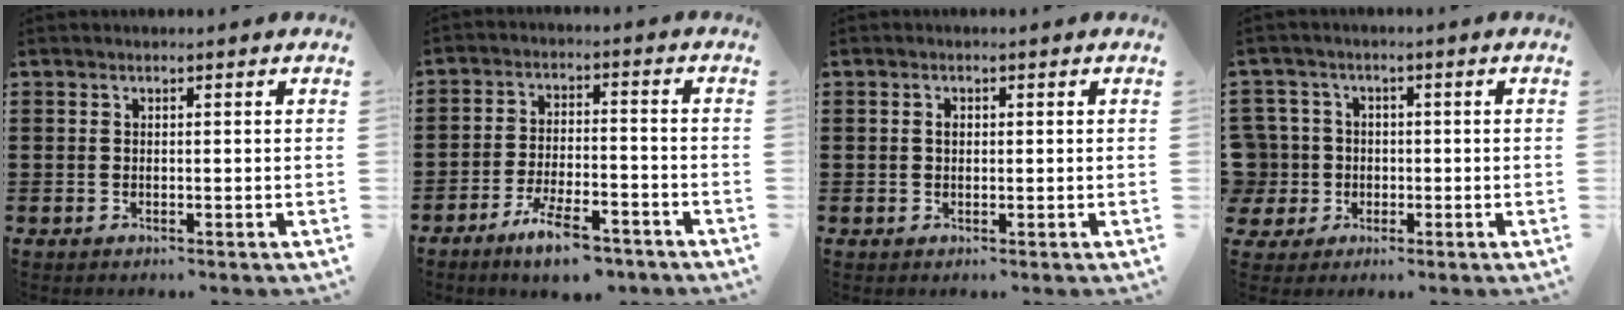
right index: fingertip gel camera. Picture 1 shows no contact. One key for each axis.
{"total": 7.5, "fx": -5.6, "fy": 1.6, "fz": 4.7, "tx": -0.093, "ty": 0.000, "tz": -0.101}
{"total": 0.9, "fx": 0.2, "fy": 0.6, "fz": 0.7, "tx": -0.015, "ty": 0.004, "tz": 0.003}
{"total": 5.5, "fx": -0.7, "fy": 5.4, "fz": 1.1, "tx": -0.064, "ty": 0.007, "tz": -0.018}